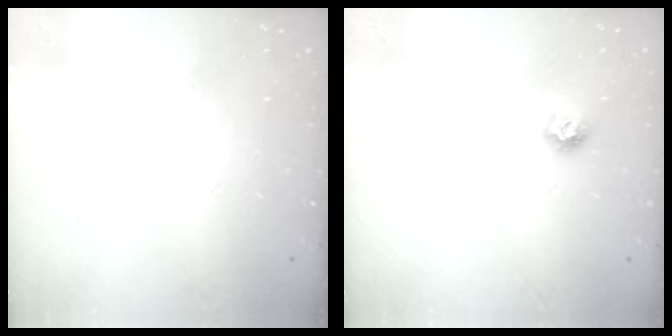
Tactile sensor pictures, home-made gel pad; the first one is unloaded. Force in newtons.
{"total": 6.7, "press": 6.7, "slide": 0.8}